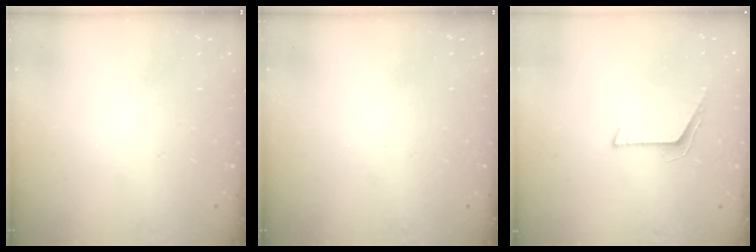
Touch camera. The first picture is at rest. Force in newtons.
{"total": 0.0}
{"total": 6.1, "press": 6.0, "slide": 0.6}